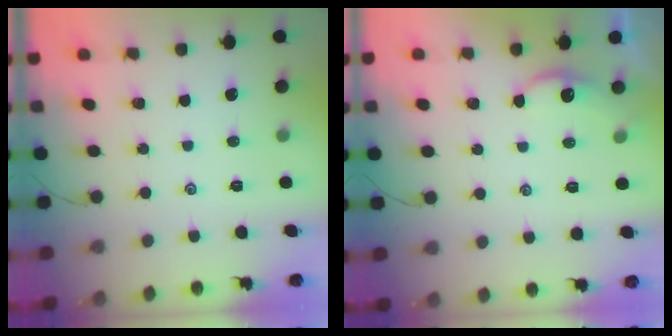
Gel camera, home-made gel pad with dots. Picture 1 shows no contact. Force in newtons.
{"total": 2.2, "press": 2.2, "slide": 0.2}